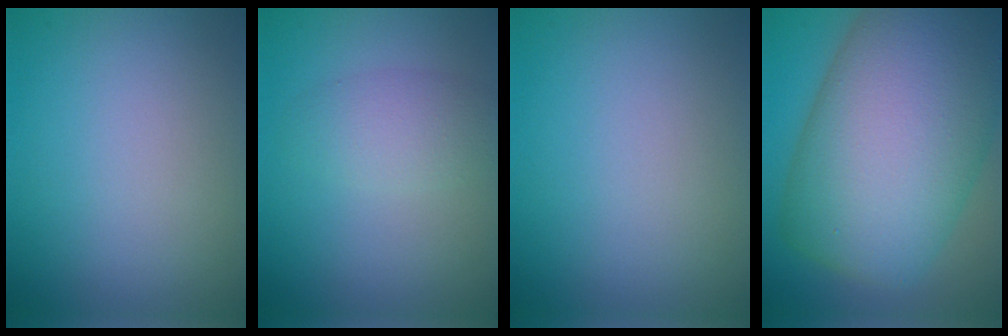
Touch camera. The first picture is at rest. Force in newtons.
{"total": 2.8, "press": 2.8, "slide": 0.2}
{"total": 0.0}
{"total": 16.9, "press": 16.9, "slide": 0.7}